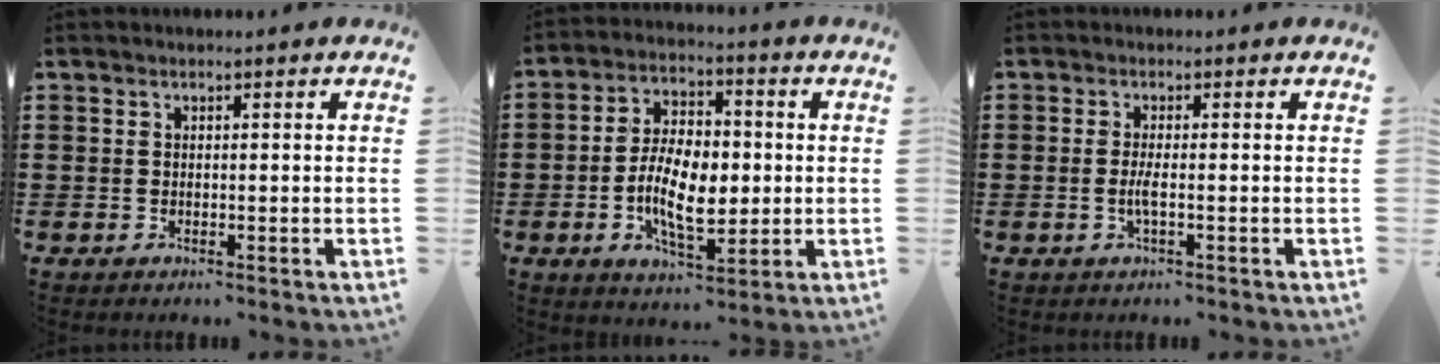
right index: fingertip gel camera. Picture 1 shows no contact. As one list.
[{"total": 10.0, "force": [-1.3, 5.3, 8.4], "torque": [-0.160, 0.003, -0.029]}, {"total": 2.3, "force": [-0.6, 0.2, 2.2], "torque": [-0.047, -0.005, -0.014]}]